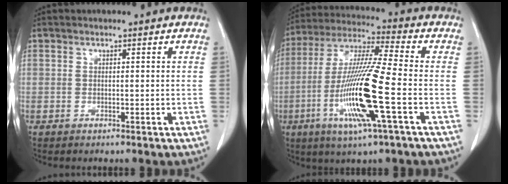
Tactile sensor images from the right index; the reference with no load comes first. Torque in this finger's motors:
{"motor_torque": [2.14, 0.00, 0.53, 0.21]}